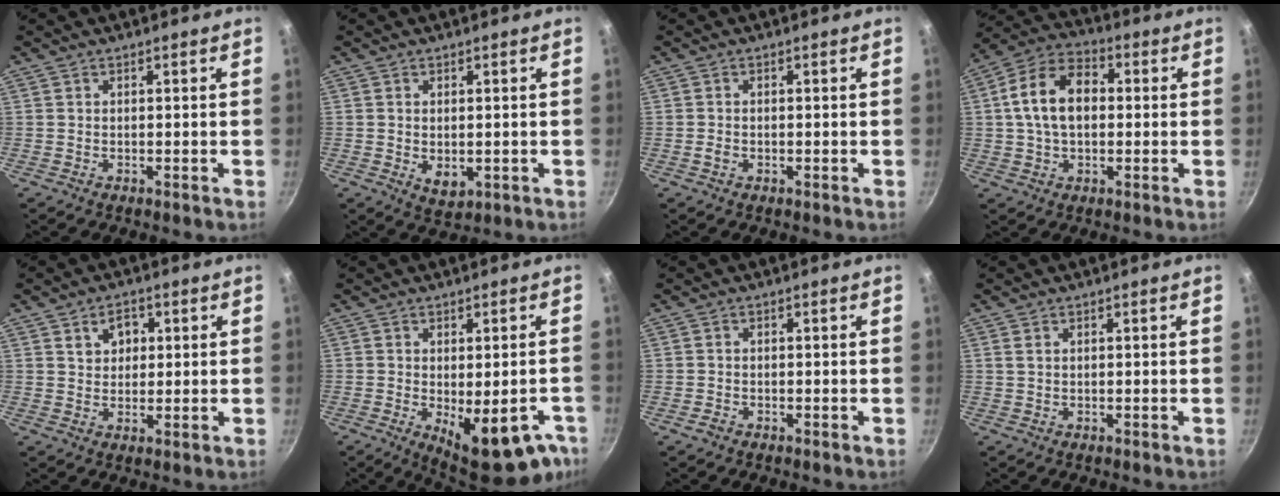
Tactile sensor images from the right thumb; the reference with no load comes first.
{"total": 4.2, "force": [-0.3, 2.7, 3.1], "torque": [-0.049, -0.014, 0.002]}
{"total": 1.1, "force": [-0.4, 0.8, 0.6], "torque": [-0.014, 0.002, -0.010]}
{"total": 12.9, "force": [1.1, 8.5, 9.6], "torque": [-0.149, 0.027, 0.003]}
{"total": 4.6, "force": [1.7, 3.5, 2.5], "torque": [-0.018, -0.003, 0.027]}
{"total": 15.3, "force": [-5.8, 6.5, 12.6], "torque": [-0.124, -0.010, -0.060]}
{"total": 1.2, "force": [-0.8, 0.8, 0.3], "torque": [-0.007, 0.007, -0.016]}
{"total": 0.8, "force": [0.4, 0.4, 0.5], "torque": [-0.012, 0.002, 0.008]}